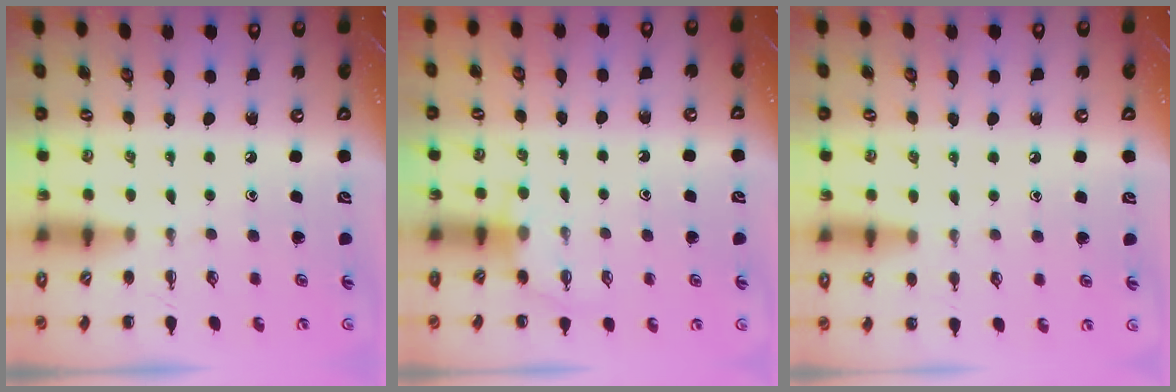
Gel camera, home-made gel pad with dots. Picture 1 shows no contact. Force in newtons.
{"total": 3.8, "press": 3.7, "slide": 1.1}
{"total": 5.8, "press": 5.4, "slide": 1.9}